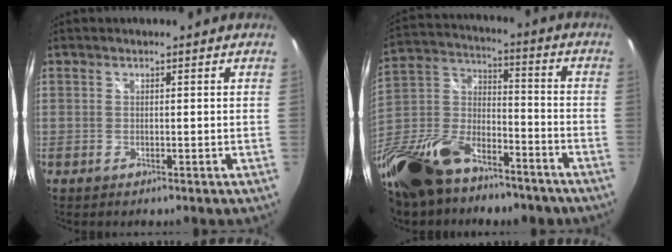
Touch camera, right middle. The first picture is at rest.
{"total": 27.6, "force": [-17.3, 14.9, 15.5], "torque": [-0.368, -0.010, -0.288]}